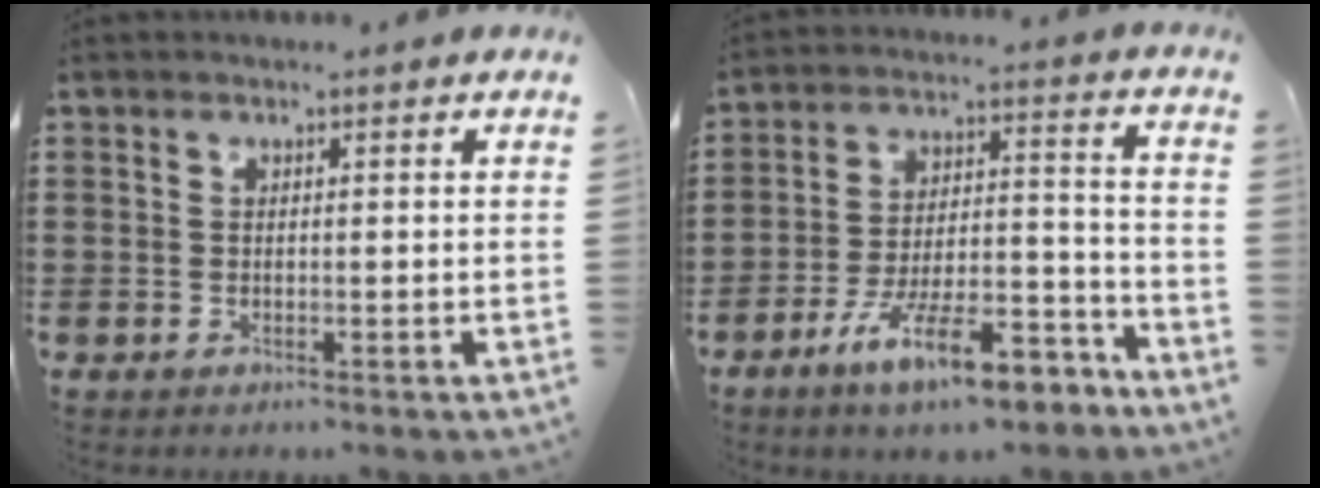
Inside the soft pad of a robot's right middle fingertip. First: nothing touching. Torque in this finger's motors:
{"motor_torque": [2.14, 0.00, 0.93, 0.21]}